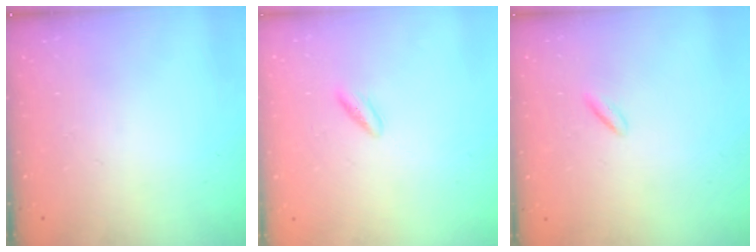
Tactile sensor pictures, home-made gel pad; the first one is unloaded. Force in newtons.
{"total": 1.8, "press": 1.5, "slide": 1.0}
{"total": 1.3, "press": 1.1, "slide": 0.6}